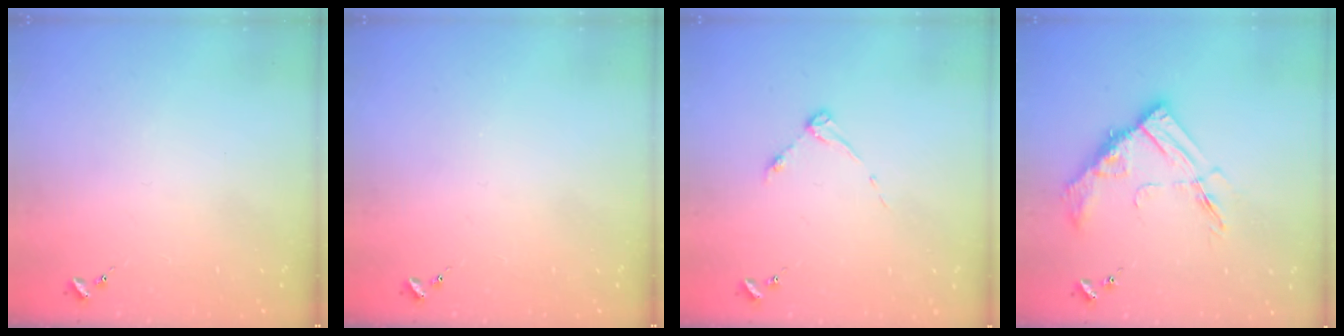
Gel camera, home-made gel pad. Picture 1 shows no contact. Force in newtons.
{"total": 0.0}
{"total": 3.7, "press": 3.7, "slide": 0.4}
{"total": 14.1, "press": 14.0, "slide": 1.1}